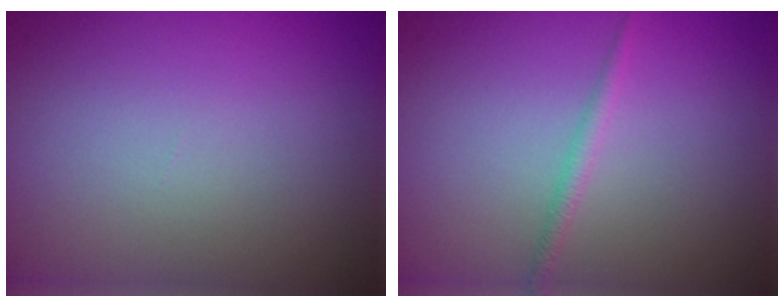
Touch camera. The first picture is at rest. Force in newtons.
{"total": 1.1, "press": 1.1, "slide": 0.0}